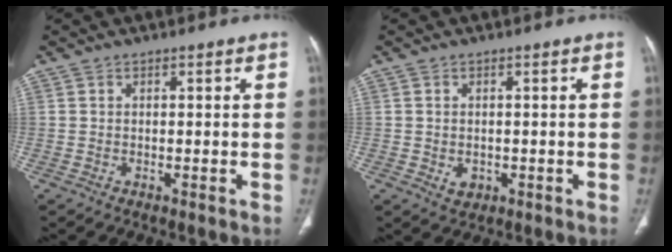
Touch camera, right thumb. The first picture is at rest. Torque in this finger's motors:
{"motor_torque": [-0.57, 0.17, -0.28, -0.05, 0.08]}